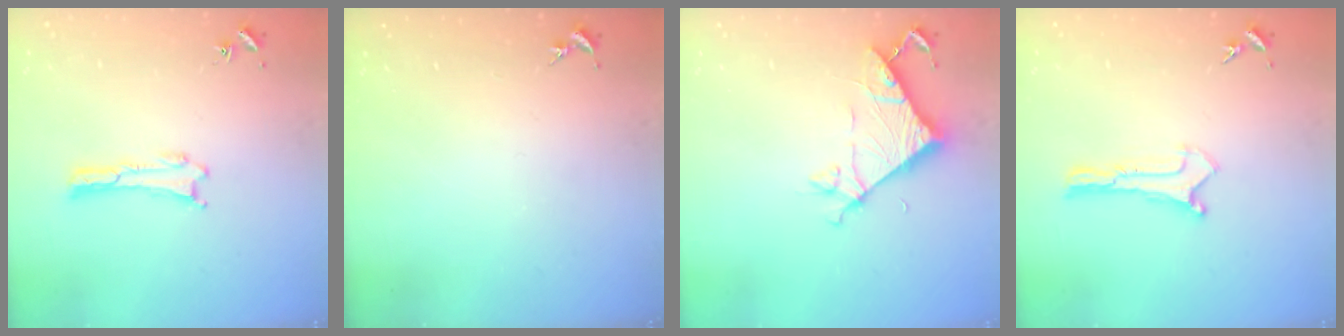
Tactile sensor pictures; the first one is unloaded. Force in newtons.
{"total": 0.0}
{"total": 7.2, "press": 7.2, "slide": 0.4}
{"total": 0.0}